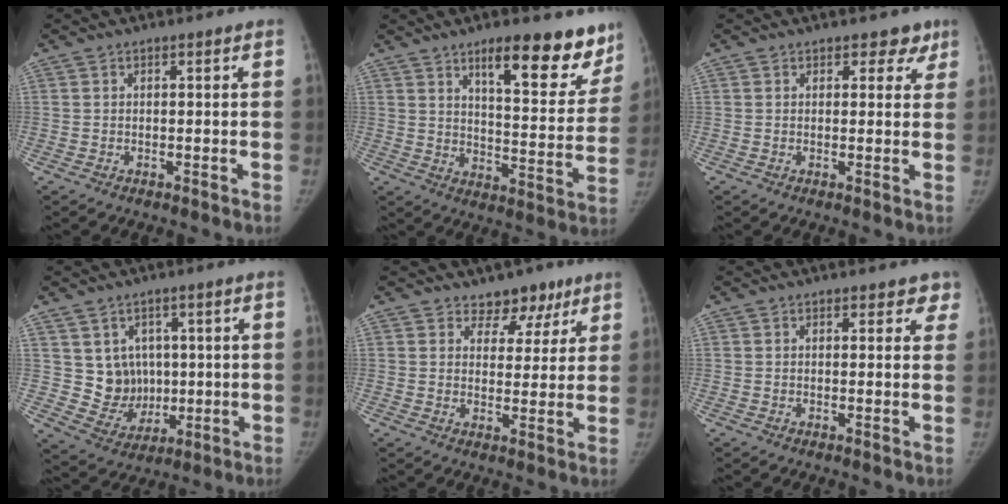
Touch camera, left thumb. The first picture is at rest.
{"total": 17.1, "force": [11.8, 5.5, 11.0], "torque": [-0.090, -0.073, 0.169]}
{"total": 3.3, "force": [2.3, 2.2, 0.8], "torque": [0.031, -0.009, 0.022]}
{"total": 8.4, "force": [1.4, 7.6, 3.3], "torque": [-0.010, -0.009, 0.044]}
{"total": 6.1, "force": [4.4, 4.1, 1.2], "torque": [0.028, -0.022, 0.061]}
{"total": 3.2, "force": [2.4, 1.7, 1.2], "torque": [0.024, -0.008, 0.019]}